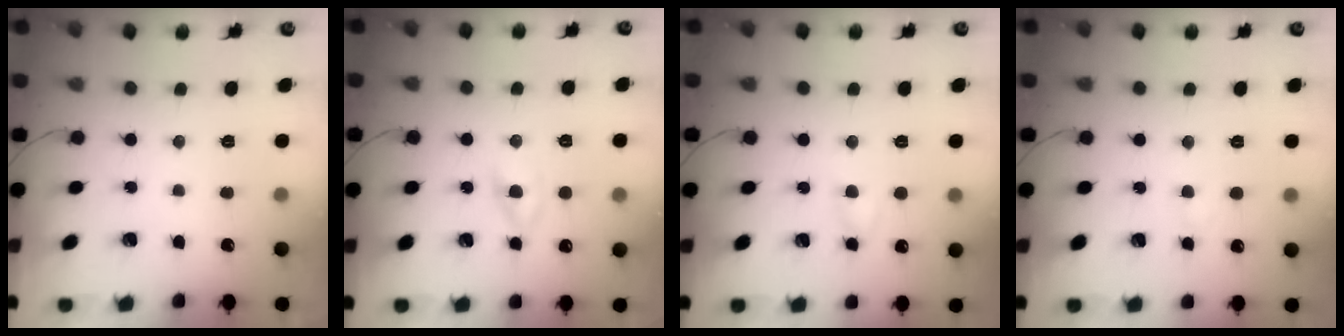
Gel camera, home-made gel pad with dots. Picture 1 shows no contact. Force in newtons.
{"total": 1.7, "press": 1.4, "slide": 0.8}
{"total": 2.7, "press": 2.5, "slide": 1.0}
{"total": 1.3, "press": 1.1, "slide": 0.7}